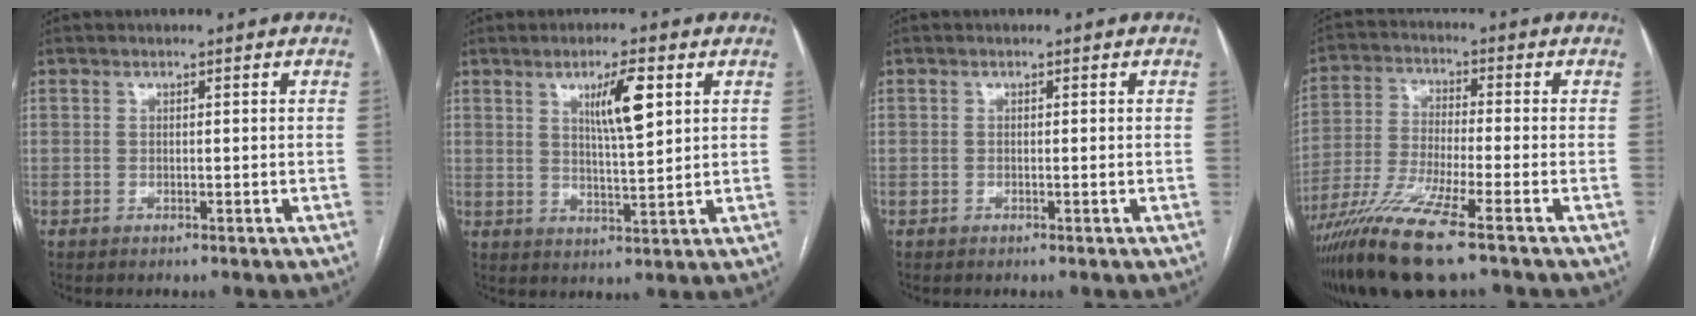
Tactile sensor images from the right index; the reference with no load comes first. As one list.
[{"total": 6.9, "force": [2.8, 0.8, 6.3], "torque": [-0.107, -0.001, 0.048]}, {"total": 0.0}, {"total": 13.1, "force": [-8.7, 0.0, 9.8], "torque": [-0.199, -0.035, -0.163]}]